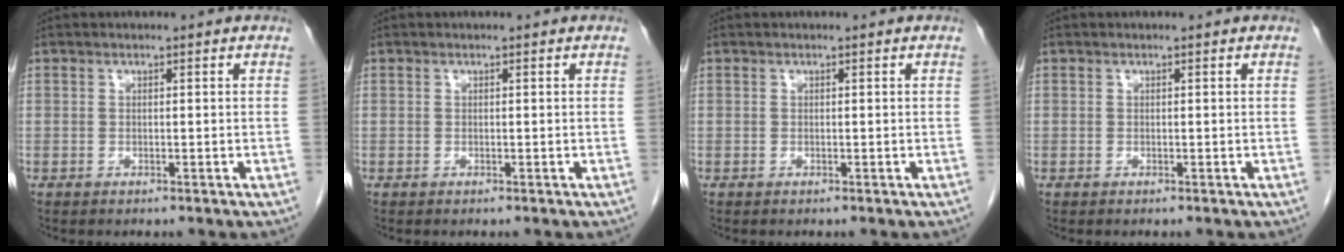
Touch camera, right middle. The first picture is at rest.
{"total": 0.0}
{"total": 0.0}
{"total": 0.0}